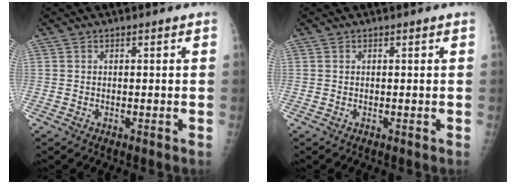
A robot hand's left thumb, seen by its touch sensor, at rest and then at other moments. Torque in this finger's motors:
{"motor_torque": [0.00, 0.00, -0.02, -0.02, 0.00]}